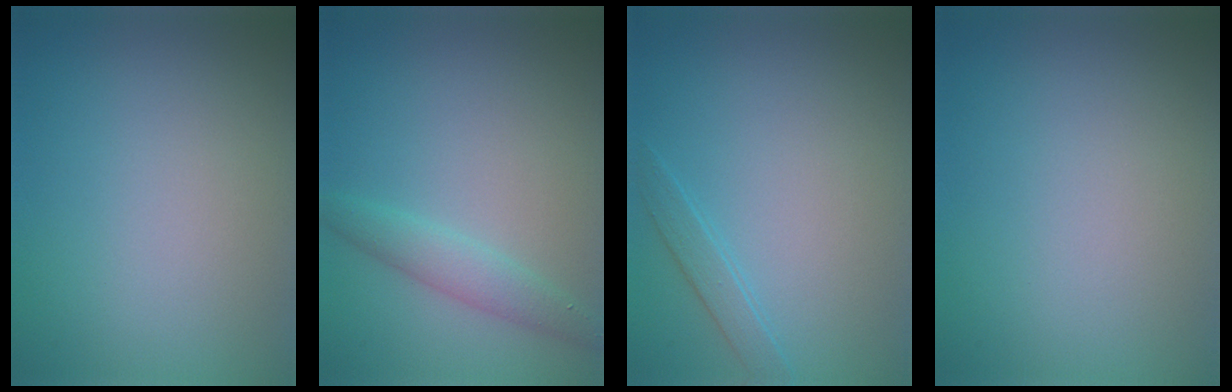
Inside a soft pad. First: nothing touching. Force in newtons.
{"total": 2.3, "press": 2.3, "slide": 0.1}
{"total": 1.4, "press": 1.4, "slide": 0.1}
{"total": 0.0}